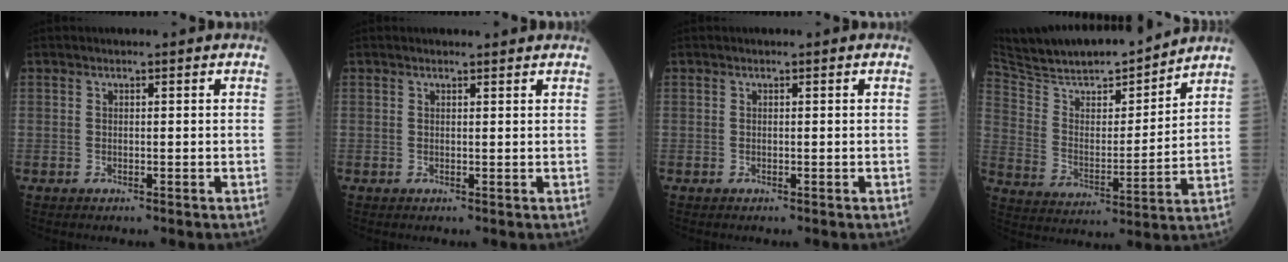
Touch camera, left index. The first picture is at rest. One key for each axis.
{"total": 3.3, "fx": 3.2, "fy": 0.3, "fz": 0.8, "tx": -0.010, "ty": 0.014, "tz": 0.035}
{"total": 0.0}
{"total": 18.5, "fx": 16.8, "fy": 2.6, "fz": 7.3, "tx": -0.128, "ty": -0.002, "tz": 0.275}